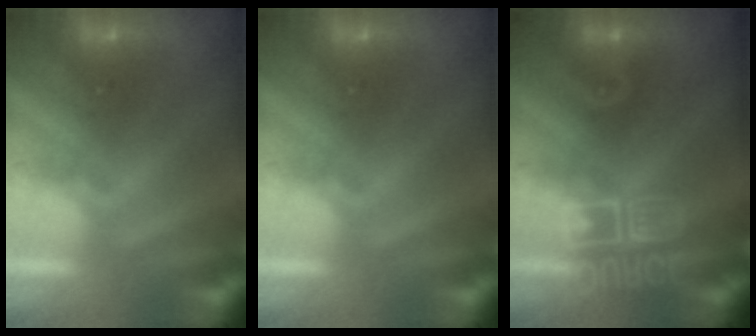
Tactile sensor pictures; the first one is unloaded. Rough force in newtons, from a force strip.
{"total": 0.0}
{"total": 3.2}